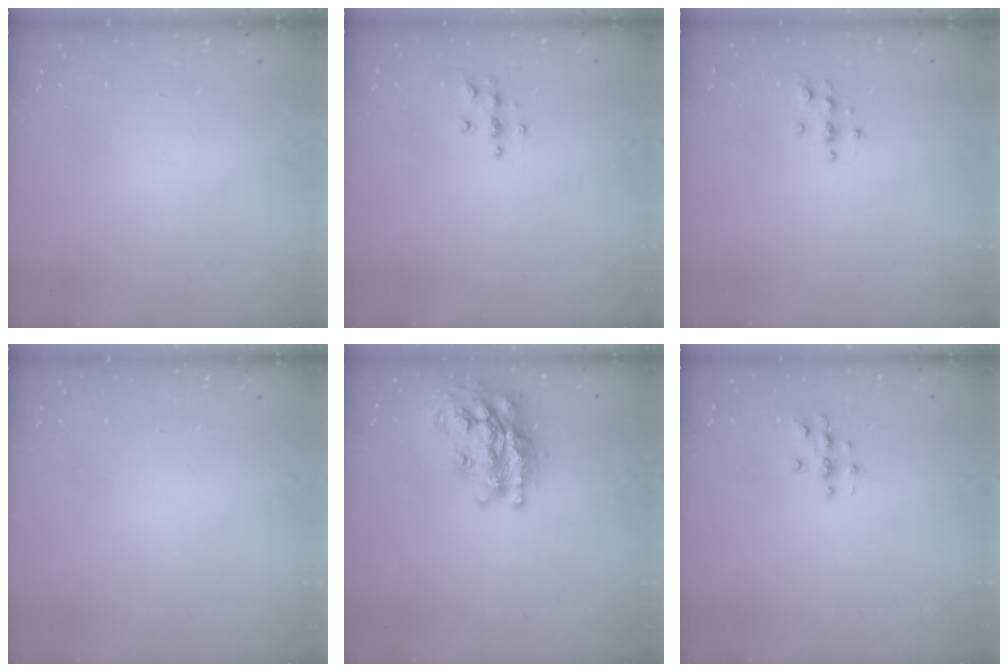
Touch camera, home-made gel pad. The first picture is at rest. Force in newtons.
{"total": 3.7, "press": 3.7, "slide": 0.4}
{"total": 3.5, "press": 3.4, "slide": 0.5}
{"total": 0.0}
{"total": 22.9, "press": 22.9, "slide": 1.8}
{"total": 3.0, "press": 3.0, "slide": 0.3}